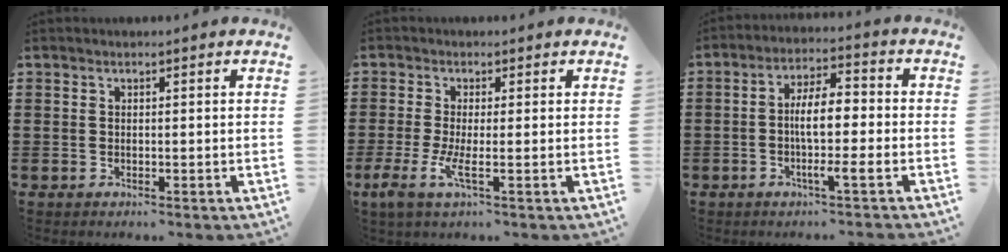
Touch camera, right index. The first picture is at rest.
{"total": 4.0, "force": [-1.1, 0.5, 3.8], "torque": [-0.088, -0.015, -0.023]}
{"total": 7.6, "force": [-1.5, 1.8, 7.3], "torque": [-0.134, 0.007, -0.032]}